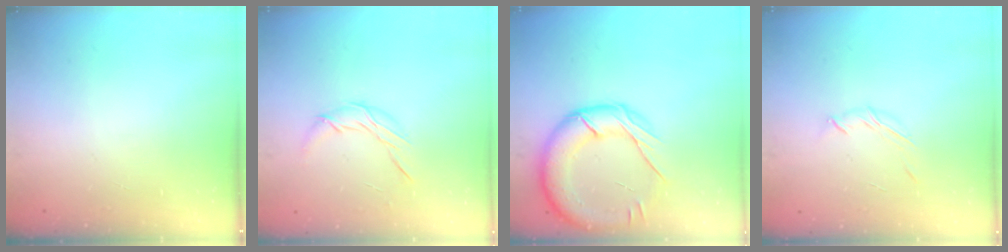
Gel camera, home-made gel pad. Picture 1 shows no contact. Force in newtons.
{"total": 6.9, "press": 6.9, "slide": 0.4}
{"total": 19.4, "press": 19.2, "slide": 2.3}
{"total": 3.8, "press": 3.7, "slide": 0.8}